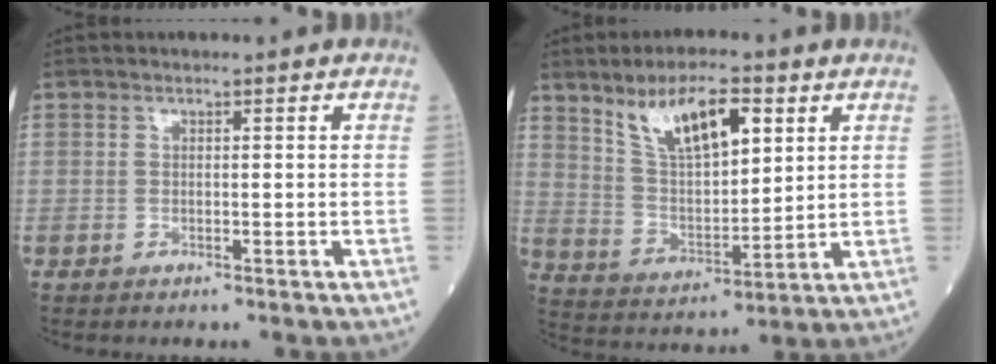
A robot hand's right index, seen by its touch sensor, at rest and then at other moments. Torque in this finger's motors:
{"motor_torque": [1.07, 1.07, 0.32, 0.09]}